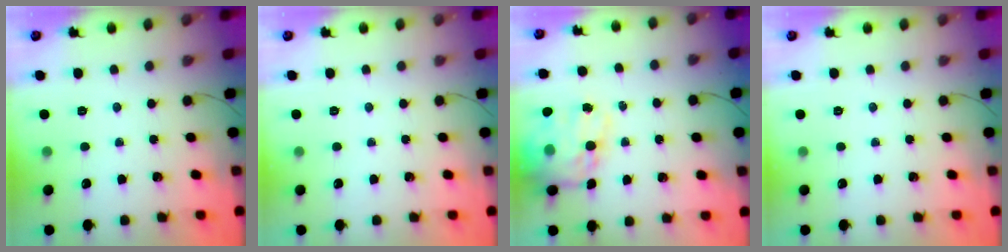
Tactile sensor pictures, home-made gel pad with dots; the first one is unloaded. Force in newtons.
{"total": 0.0}
{"total": 18.7, "press": 18.1, "slide": 4.5}
{"total": 0.0}